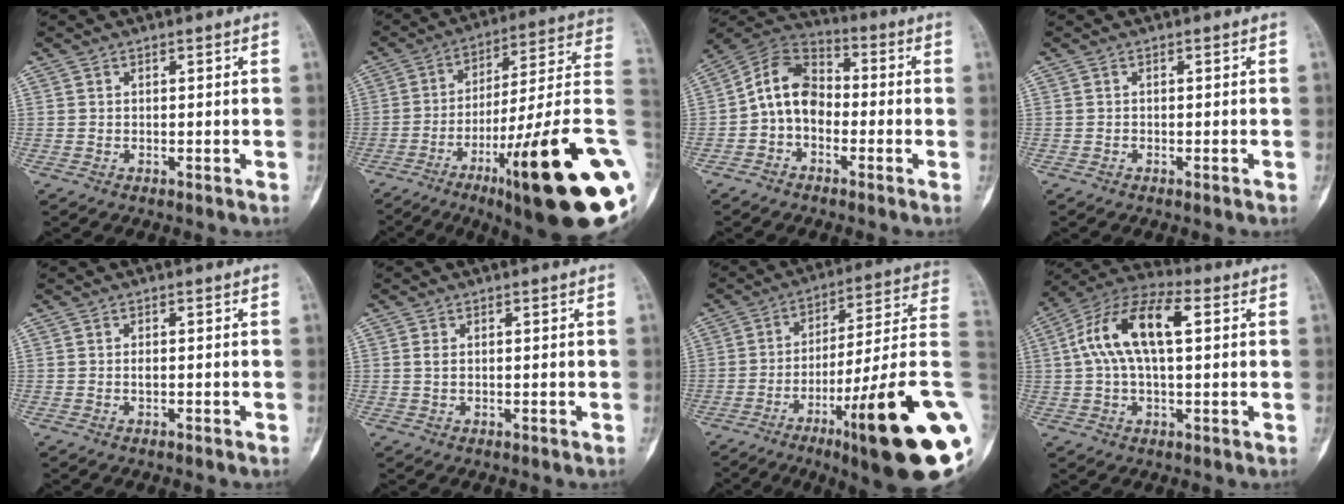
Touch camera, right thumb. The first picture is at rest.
{"total": 28.4, "force": [-9.4, 3.5, 26.5], "torque": [-0.330, 0.043, -0.143]}
{"total": 10.3, "force": [-1.7, 7.6, 6.7], "torque": [-0.099, 0.038, -0.049]}
{"total": 0.5, "force": [-0.4, 0.3, 0.2], "torque": [-0.002, 0.001, -0.008]}
{"total": 0.7, "force": [-0.3, 0.2, 0.6], "torque": [-0.013, 0.000, -0.007]}
{"total": 1.3, "force": [0.2, 0.8, 1.0], "torque": [-0.021, 0.001, 0.007]}
{"total": 25.7, "force": [-8.5, 2.6, 24.1], "torque": [-0.298, 0.035, -0.126]}
{"total": 14.3, "force": [2.8, 6.6, 12.3], "torque": [-0.241, 0.036, 0.046]}